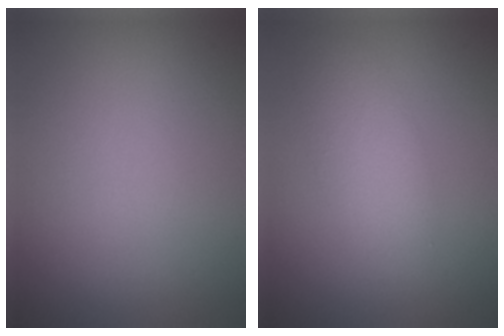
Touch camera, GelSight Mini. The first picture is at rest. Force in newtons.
{"total": 3.2, "press": 3.2, "slide": 0.2}